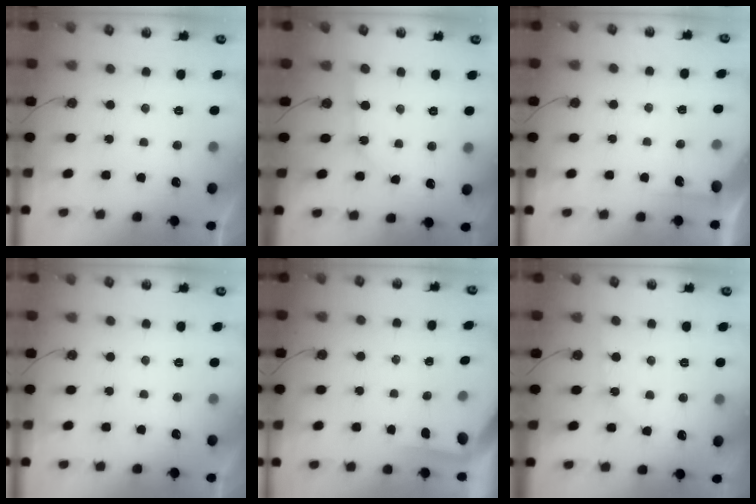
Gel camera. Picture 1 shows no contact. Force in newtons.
{"total": 4.1, "press": 4.1, "slide": 0.4}
{"total": 3.3, "press": 3.3, "slide": 0.4}
{"total": 0.0}
{"total": 1.5, "press": 1.5, "slide": 0.3}
{"total": 4.0, "press": 4.0, "slide": 0.6}